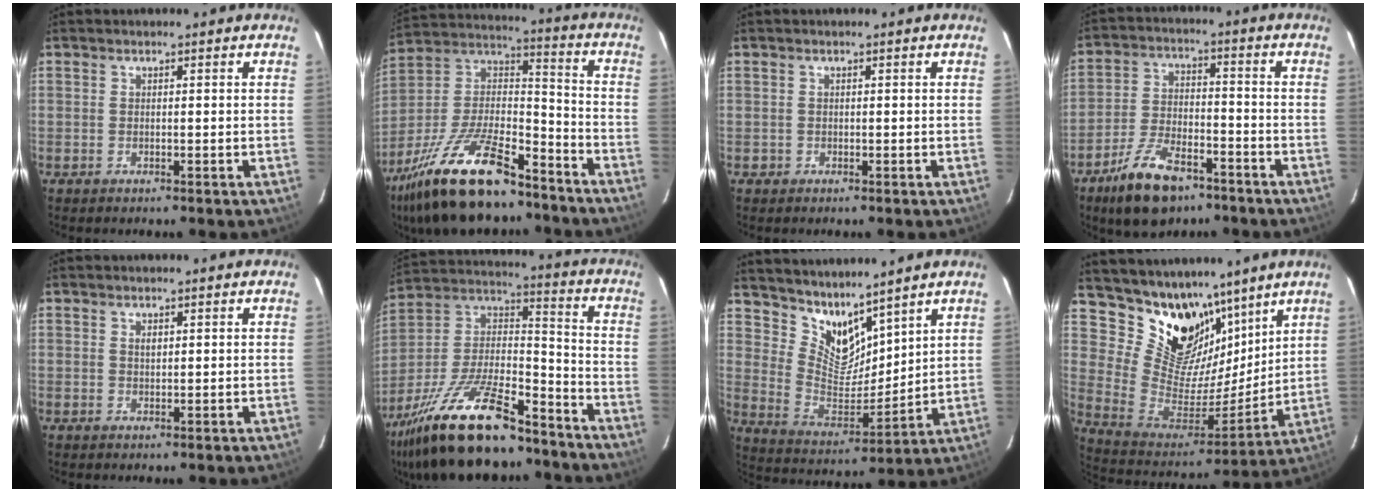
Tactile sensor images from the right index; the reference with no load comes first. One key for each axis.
{"total": 25.0, "fx": -17.3, "fy": 8.9, "fz": 15.6, "tx": -0.314, "ty": -0.005, "tz": -0.290}
{"total": 1.0, "fx": -0.3, "fy": 1.0, "fz": 0.0, "tx": 0.001, "ty": 0.004, "tz": -0.003}
{"total": 12.6, "fx": -8.6, "fy": 5.5, "fz": 7.4, "tx": -0.161, "ty": -0.004, "tz": -0.150}
{"total": 0.9, "fx": 0.4, "fy": 0.6, "fz": 0.6, "tx": -0.010, "ty": 0.002, "tz": 0.009}
{"total": 27.2, "fx": -19.3, "fy": 9.0, "fz": 16.9, "tx": -0.333, "ty": -0.011, "tz": -0.315}
{"total": 10.6, "fx": 9.1, "fy": 3.8, "fz": 3.9, "tx": -0.076, "ty": -0.014, "tz": 0.184}
{"total": 18.3, "fx": 13.2, "fy": 10.2, "fz": 7.4, "tx": -0.165, "ty": -0.011, "tz": 0.252}